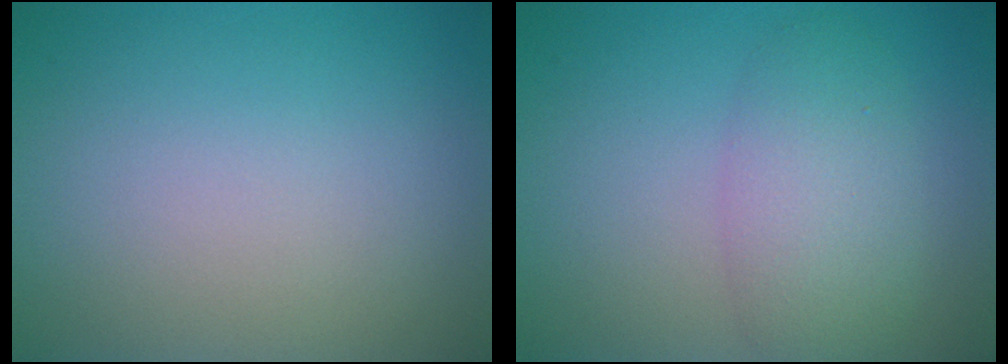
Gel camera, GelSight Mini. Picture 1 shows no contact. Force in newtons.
{"total": 4.2, "press": 4.2, "slide": 0.2}